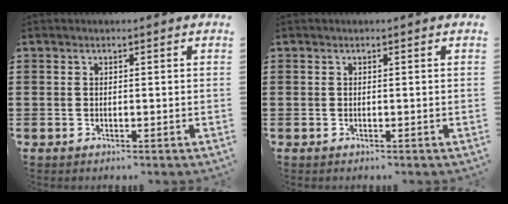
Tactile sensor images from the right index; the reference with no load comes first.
{"total": 0.0}